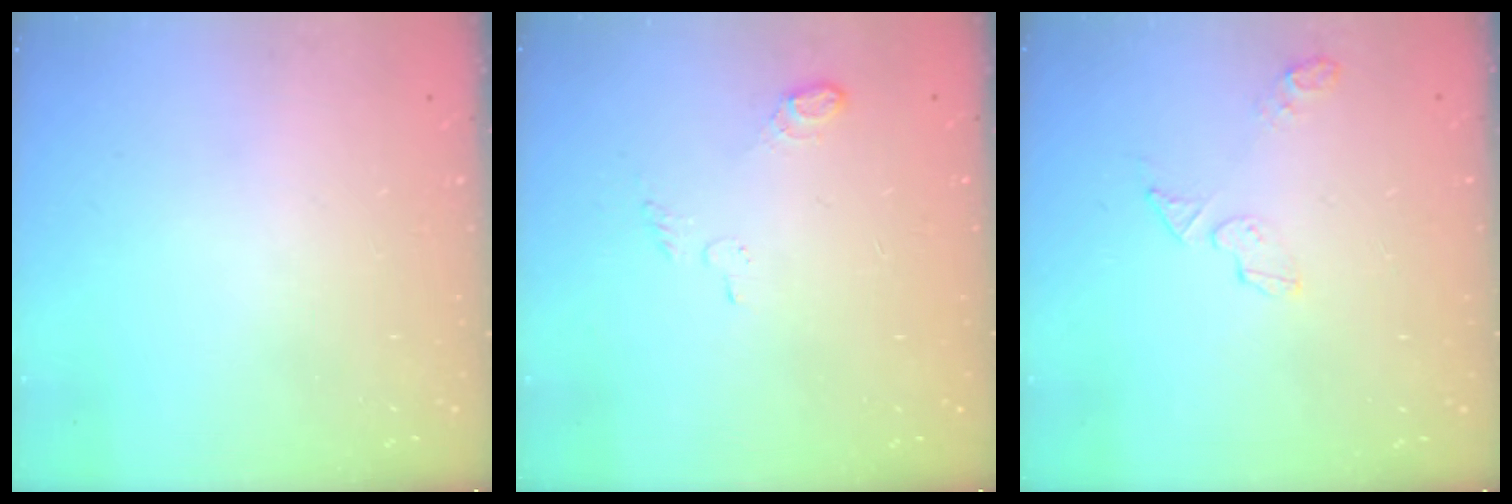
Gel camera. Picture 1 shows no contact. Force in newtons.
{"total": 4.1, "press": 4.0, "slide": 0.9}
{"total": 11.5, "press": 5.4, "slide": 10.1}